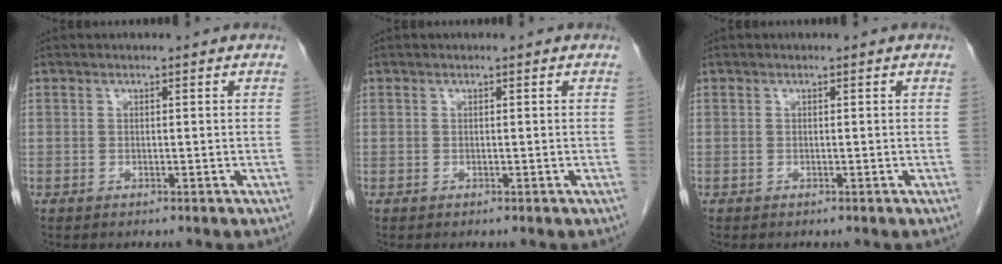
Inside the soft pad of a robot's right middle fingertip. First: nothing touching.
{"total": 0.0}
{"total": 0.0}